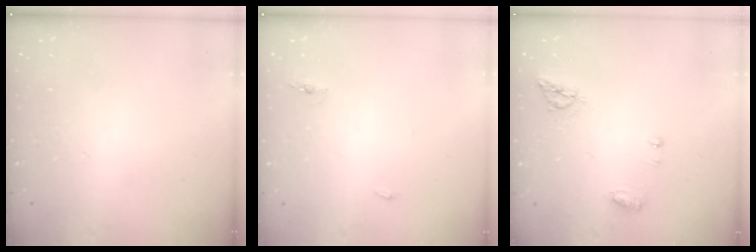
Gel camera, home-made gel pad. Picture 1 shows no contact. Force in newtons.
{"total": 7.7, "press": 4.4, "slide": 6.4}
{"total": 6.6, "press": 6.5, "slide": 0.6}